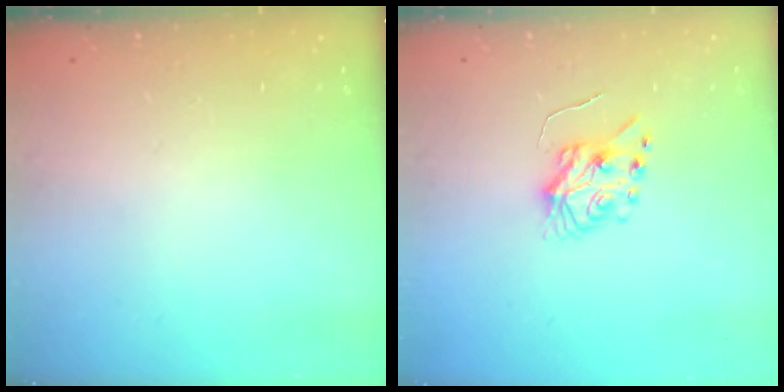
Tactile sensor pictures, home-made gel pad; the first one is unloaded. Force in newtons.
{"total": 6.0, "press": 6.0, "slide": 0.6}